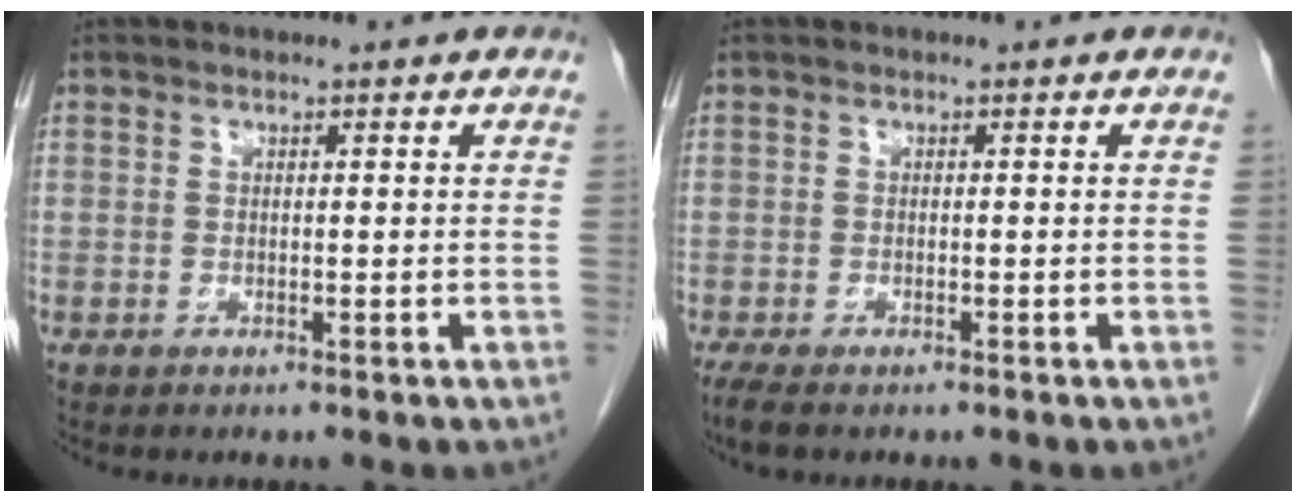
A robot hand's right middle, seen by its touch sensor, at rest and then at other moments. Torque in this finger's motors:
{"motor_torque": [0.37, -0.19, 0.01, 0.02]}